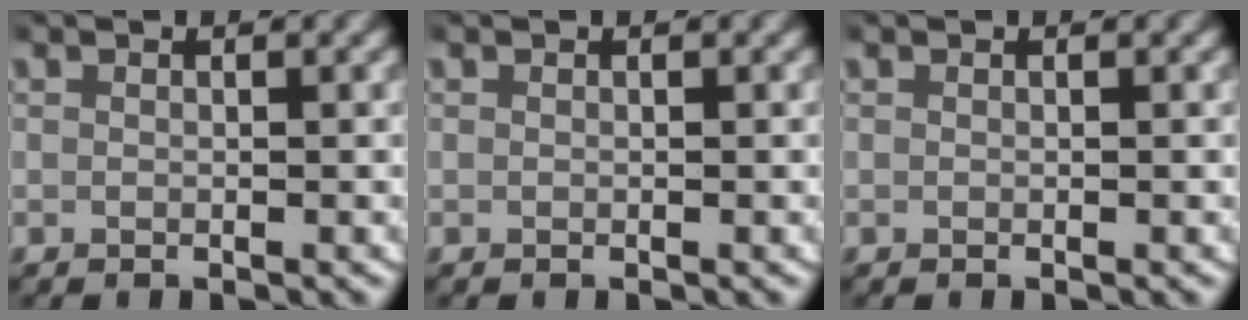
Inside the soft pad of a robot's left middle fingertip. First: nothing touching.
{"total": 0.0}
{"total": 0.0}